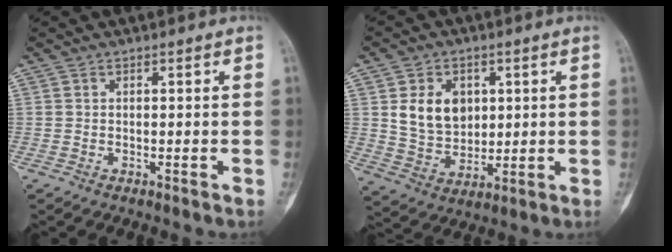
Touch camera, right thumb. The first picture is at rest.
{"total": 10.3, "force": [2.6, 7.8, 6.1], "torque": [-0.071, -0.018, 0.058]}